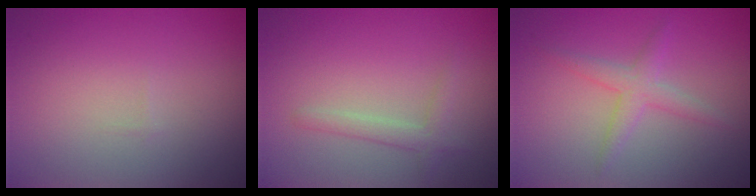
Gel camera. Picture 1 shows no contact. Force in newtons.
{"total": 1.8, "press": 1.7, "slide": 0.1}
{"total": 2.2, "press": 2.2, "slide": 0.1}